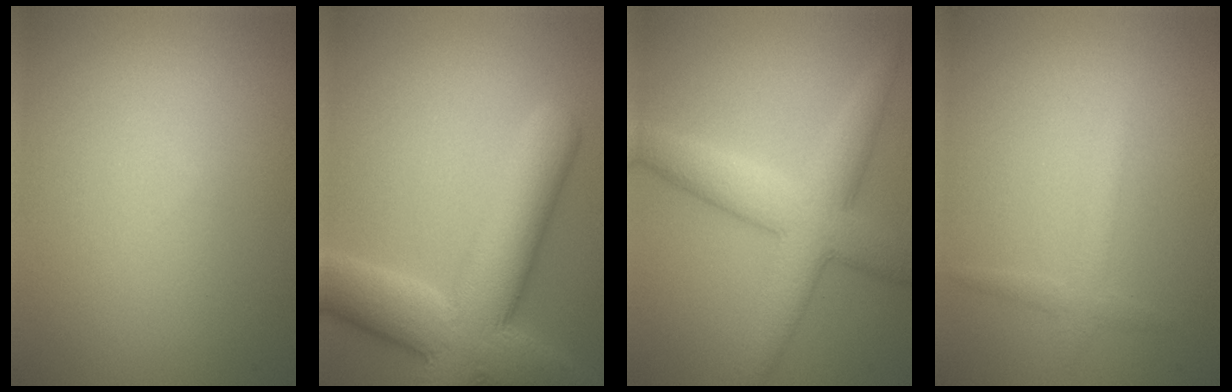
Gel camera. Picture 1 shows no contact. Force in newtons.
{"total": 10.6, "press": 10.6, "slide": 0.7}
{"total": 6.5, "press": 6.5, "slide": 0.1}
{"total": 1.5, "press": 1.5, "slide": 0.1}